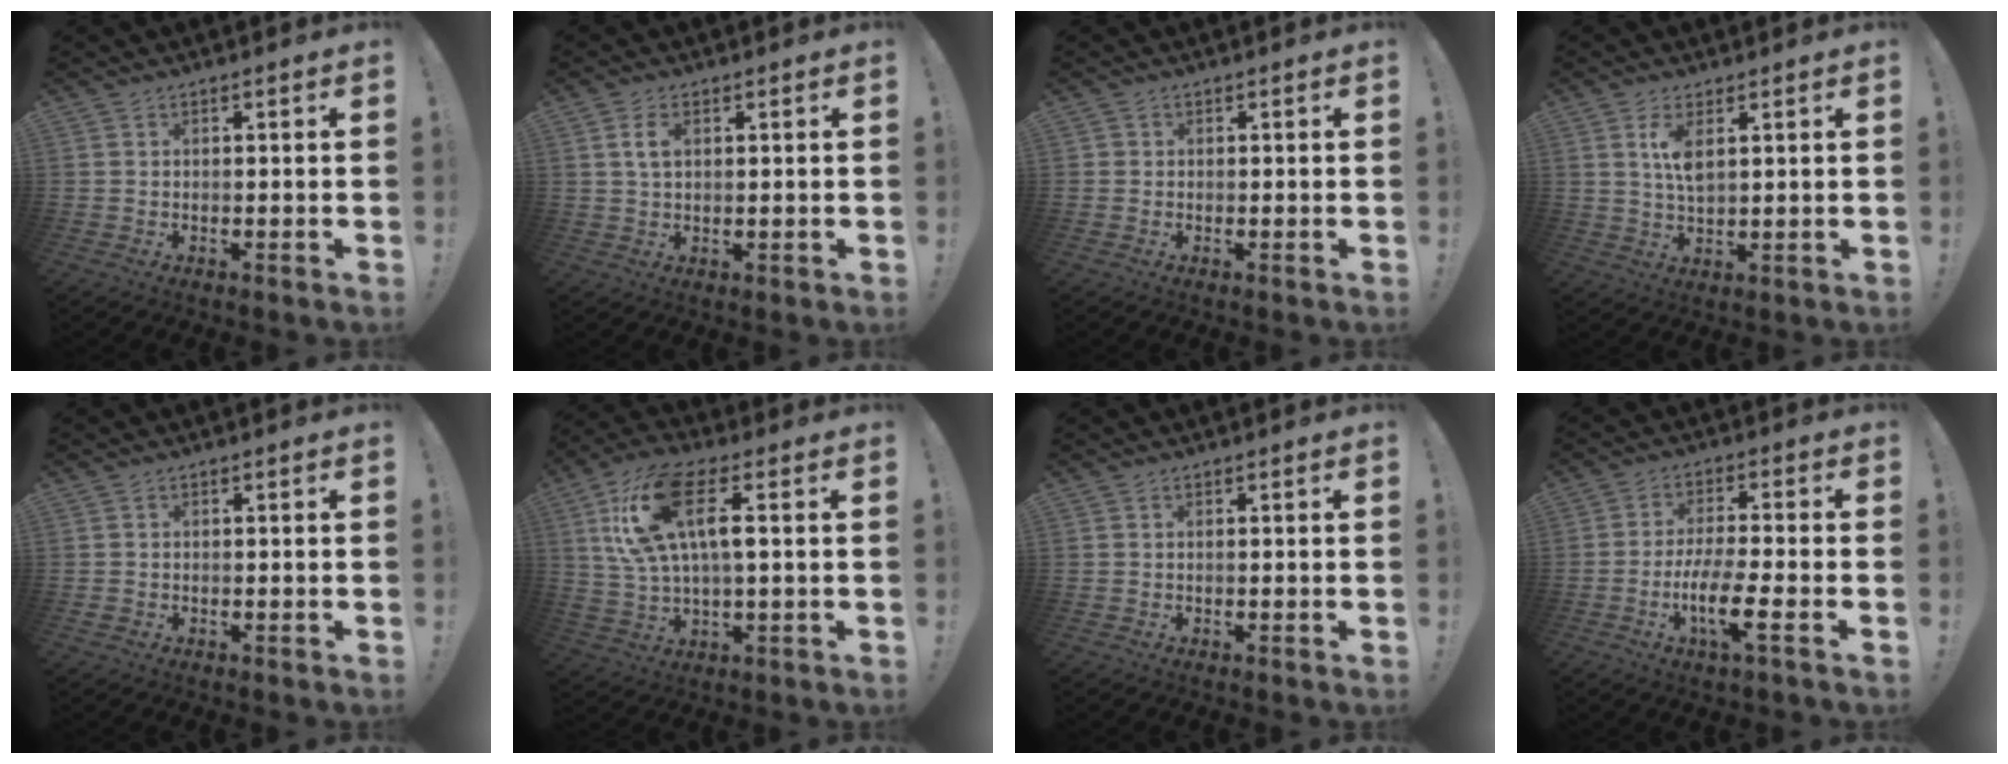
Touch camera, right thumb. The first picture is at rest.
{"total": 4.3, "force": [1.5, 2.2, 3.3], "torque": [-0.051, 0.000, 0.025]}
{"total": 0.7, "force": [0.1, 0.7, 0.1], "torque": [-0.002, 0.001, 0.003]}
{"total": 5.8, "force": [2.3, 2.1, 4.9], "torque": [-0.086, -0.015, 0.033]}
{"total": 0.8, "force": [-0.5, 0.6, 0.1], "torque": [-0.004, 0.002, -0.008]}
{"total": 17.5, "force": [5.3, 7.4, 15.0], "torque": [-0.291, -0.001, 0.088]}
{"total": 0.0}
{"total": 11.5, "force": [-4.0, 2.5, 10.5], "torque": [-0.200, 0.004, -0.074]}